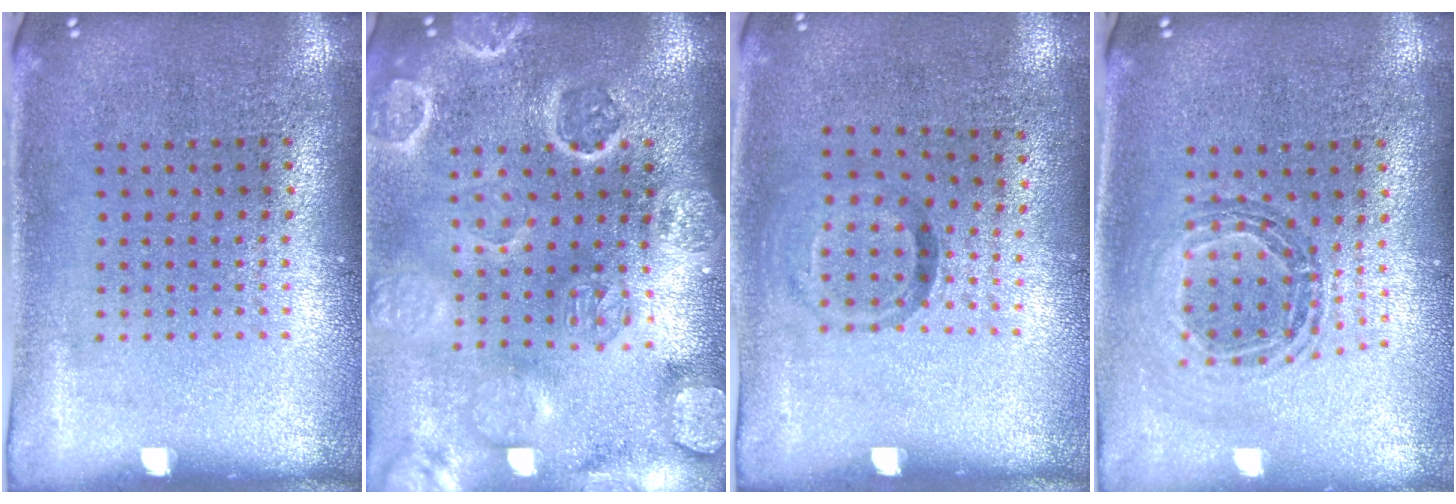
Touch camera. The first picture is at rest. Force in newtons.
{"total": 3.7, "press": 3.3, "slide": 1.7}
{"total": 1.0, "press": 0.6, "slide": 0.8}
{"total": 0.8, "press": 0.8, "slide": 0.1}